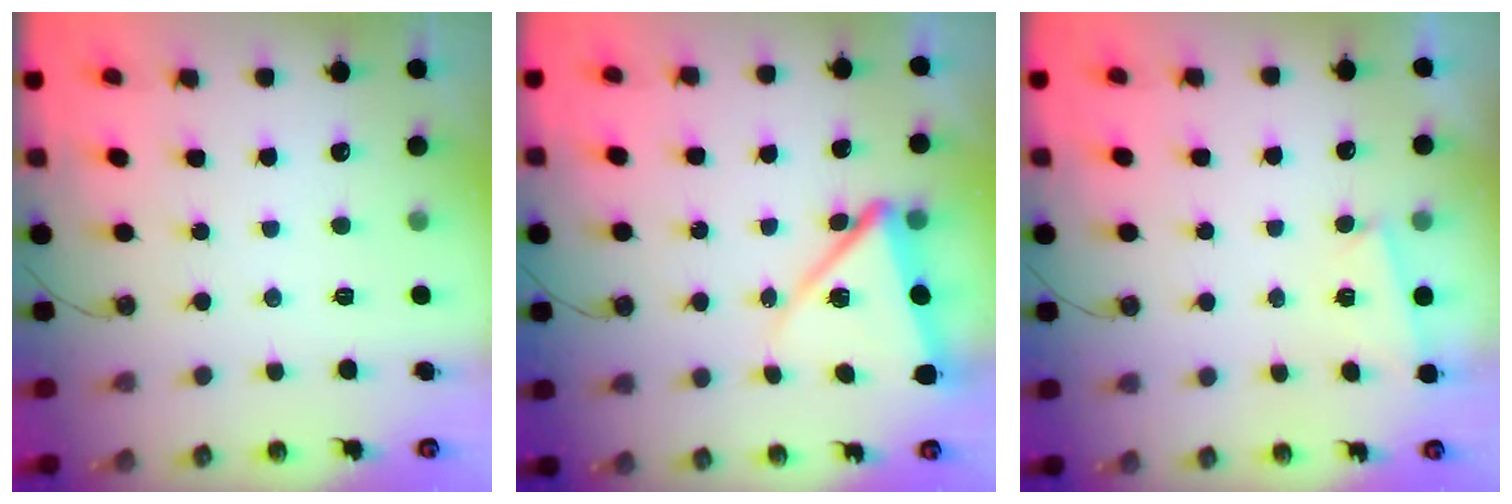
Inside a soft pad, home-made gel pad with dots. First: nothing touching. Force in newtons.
{"total": 10.7, "press": 10.5, "slide": 1.6}
{"total": 1.7, "press": 1.3, "slide": 1.0}